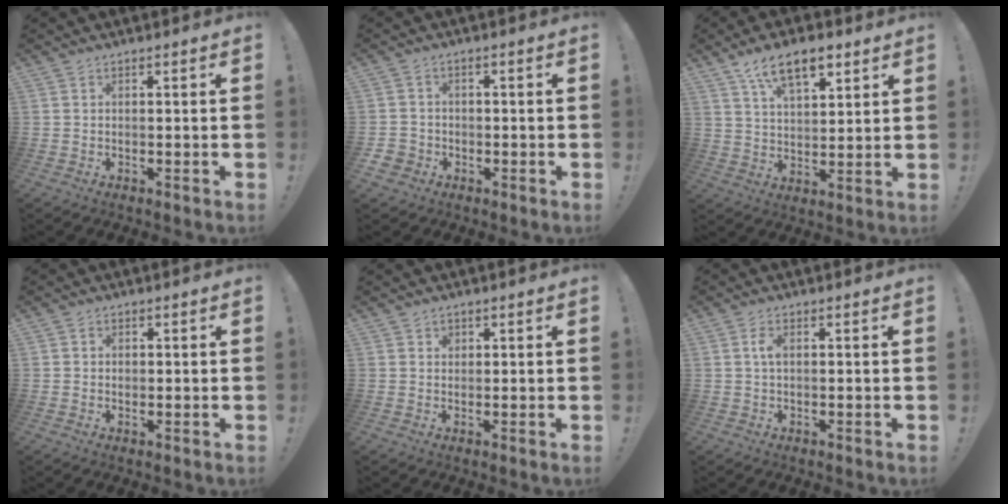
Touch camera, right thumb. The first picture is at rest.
{"total": 3.1, "force": [-1.3, 2.7, 0.9], "torque": [-0.022, 0.004, -0.025]}
{"total": 11.4, "force": [6.8, 5.2, 7.6], "torque": [-0.116, -0.020, 0.120]}
{"total": 1.1, "force": [-0.1, 1.0, 0.1], "torque": [0.005, -0.001, -0.004]}
{"total": 1.3, "force": [0.7, 1.0, 0.3], "torque": [0.007, -0.004, 0.010]}
{"total": 2.6, "force": [0.4, 1.2, 2.3], "torque": [-0.040, 0.003, 0.004]}